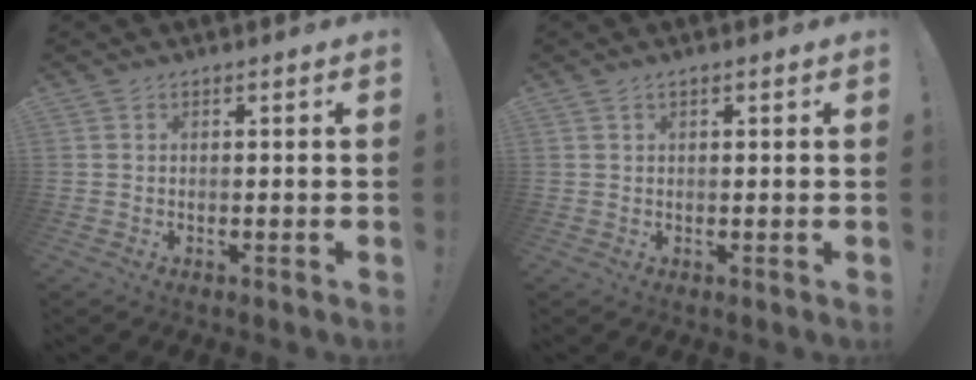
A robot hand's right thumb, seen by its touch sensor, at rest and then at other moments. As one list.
[{"total": 0.7, "force": [0.5, 0.3, 0.5], "torque": [-0.002, -0.002, 0.007]}]